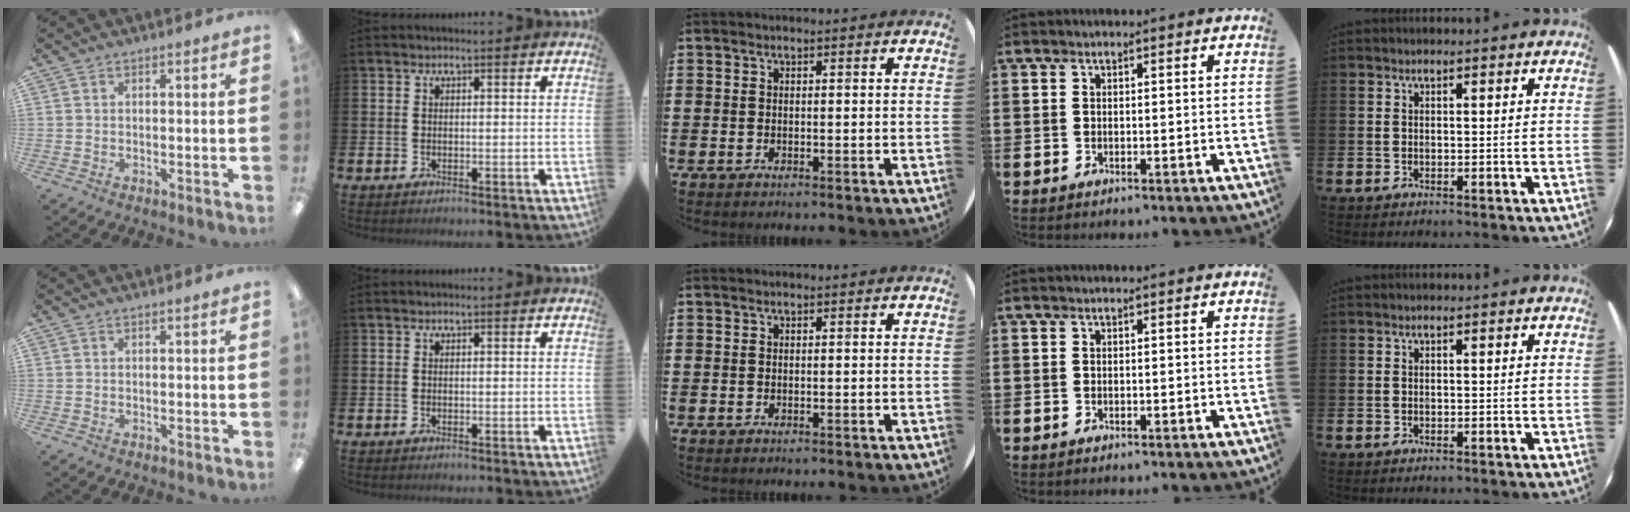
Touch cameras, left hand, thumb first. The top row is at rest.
{}